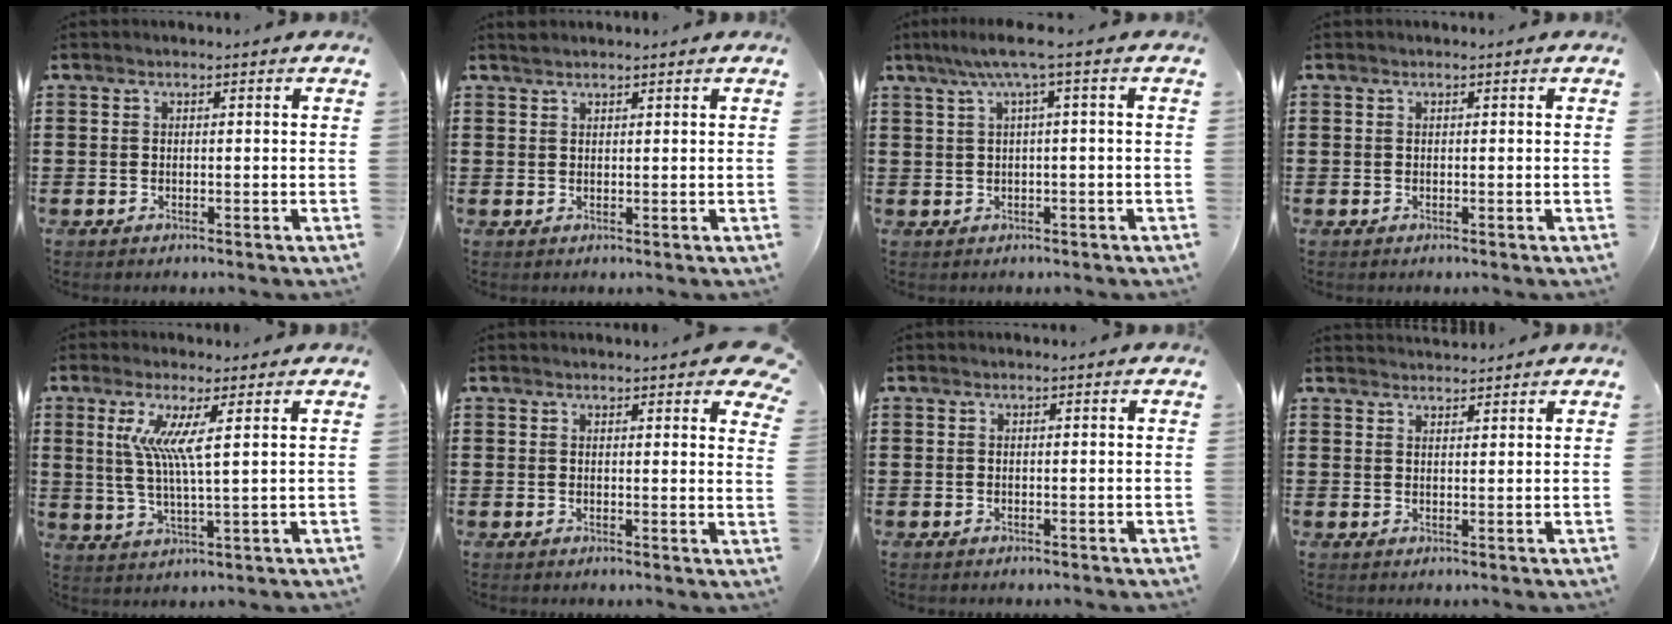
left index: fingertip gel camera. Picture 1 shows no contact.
{"total": 1.1, "force": [1.0, 0.3, 0.2], "torque": [-0.006, 0.001, 0.020]}
{"total": 4.4, "force": [0.8, -0.2, 4.3], "torque": [-0.083, 0.000, 0.010]}
{"total": 0.0}
{"total": 6.7, "force": [2.4, 0.4, 6.2], "torque": [-0.130, -0.006, 0.038]}
{"total": 3.1, "force": [2.8, 0.8, 1.2], "torque": [-0.008, -0.011, 0.048]}
{"total": 0.0}
{"total": 1.9, "force": [1.9, 0.1, -0.2], "torque": [-0.001, -0.002, 0.038]}